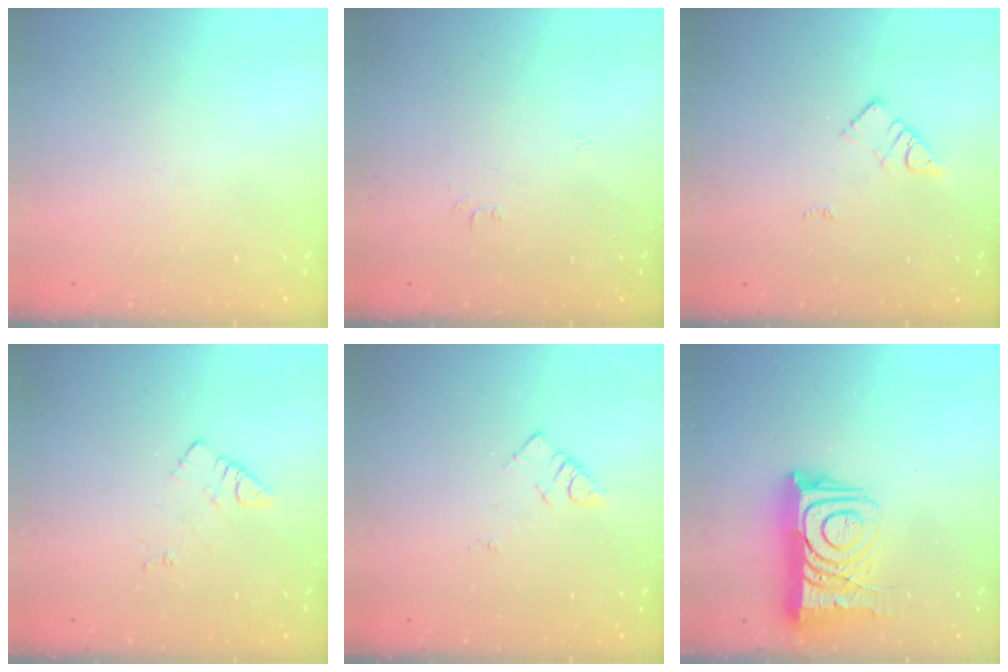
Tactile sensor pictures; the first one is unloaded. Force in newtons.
{"total": 4.3, "press": 4.3, "slide": 0.6}
{"total": 3.1, "press": 3.1, "slide": 0.2}
{"total": 7.2, "press": 7.2, "slide": 0.6}
{"total": 3.9, "press": 3.9, "slide": 0.5}
{"total": 16.4, "press": 16.3, "slide": 1.6}